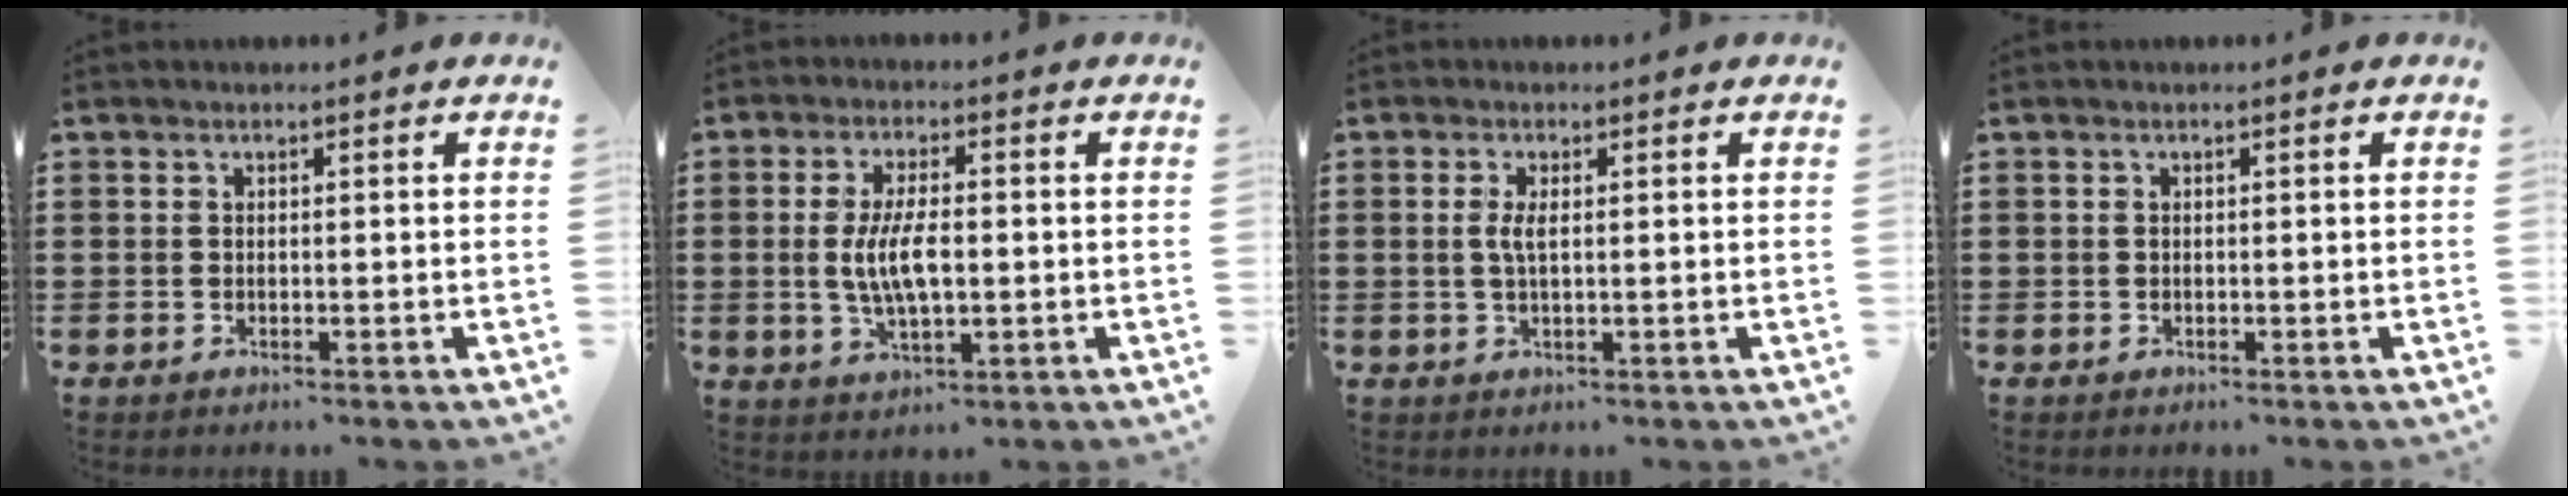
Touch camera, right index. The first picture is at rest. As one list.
[{"total": 6.8, "force": [-0.3, 2.5, 6.3], "torque": [-0.136, -0.004, -0.012]}, {"total": 2.4, "force": [0.3, 0.6, 2.4], "torque": [-0.046, 0.000, 0.003]}, {"total": 0.0}]